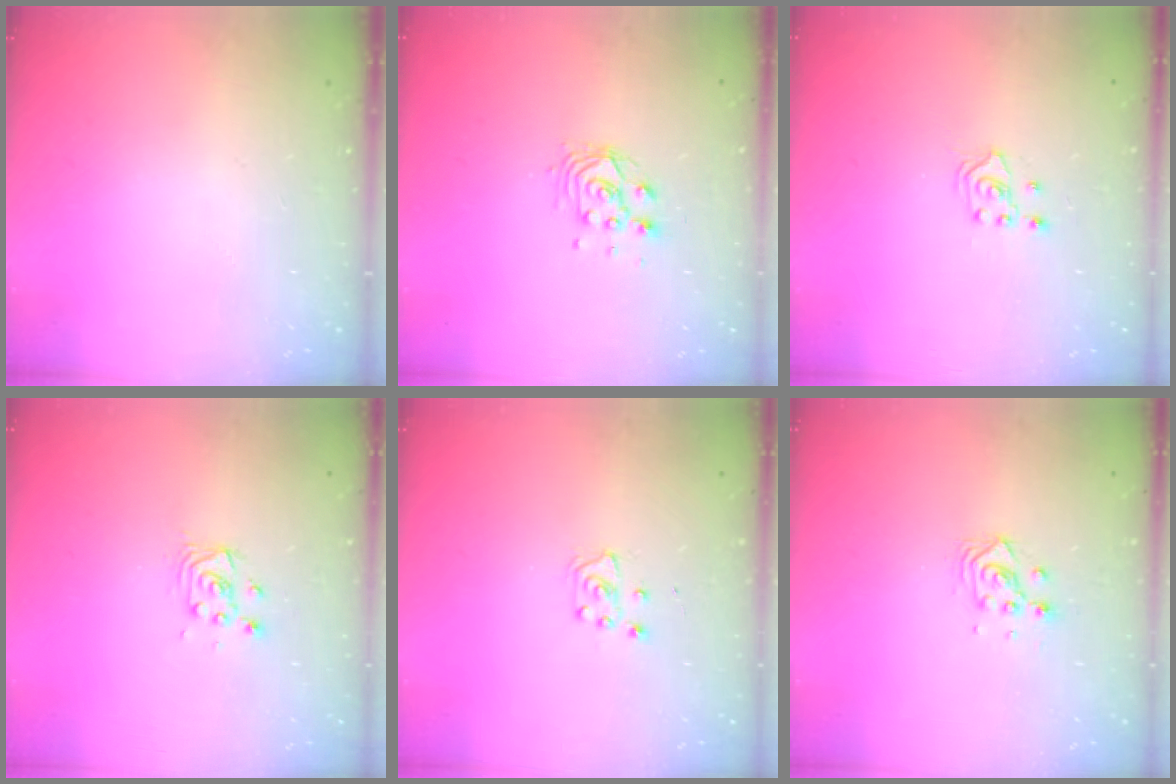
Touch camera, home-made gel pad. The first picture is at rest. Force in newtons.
{"total": 5.9, "press": 5.9, "slide": 0.2}
{"total": 1.8, "press": 1.8, "slide": 0.2}
{"total": 3.5, "press": 3.5, "slide": 0.4}
{"total": 5.7, "press": 5.6, "slide": 0.8}
{"total": 3.8, "press": 3.8, "slide": 0.3}